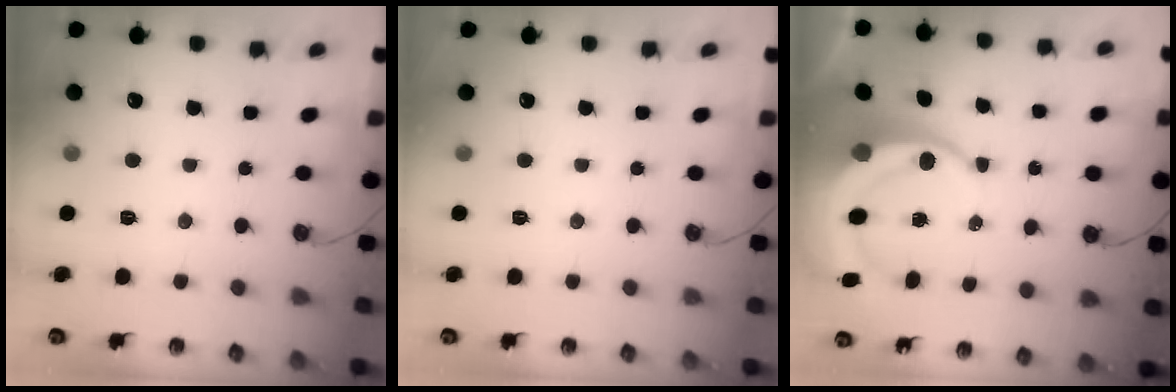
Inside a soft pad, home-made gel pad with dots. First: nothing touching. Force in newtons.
{"total": 0.0}
{"total": 10.6, "press": 10.5, "slide": 1.2}